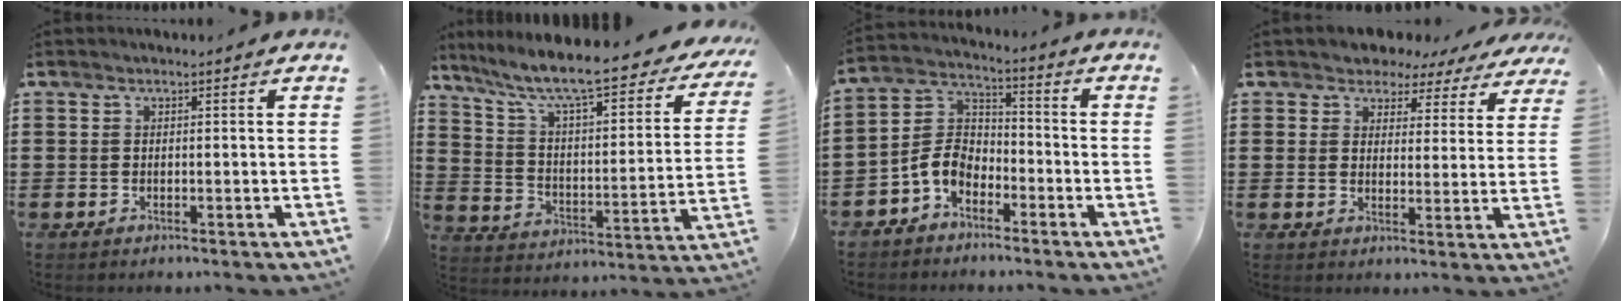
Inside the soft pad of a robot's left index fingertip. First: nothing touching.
{"total": 9.1, "force": [7.5, 0.5, 5.1], "torque": [-0.129, -0.056, 0.120]}
{"total": 6.1, "force": [-3.9, 3.7, 2.9], "torque": [-0.087, 0.000, -0.087]}
{"total": 3.9, "force": [3.4, 1.9, 0.2], "torque": [-0.027, -0.010, 0.057]}